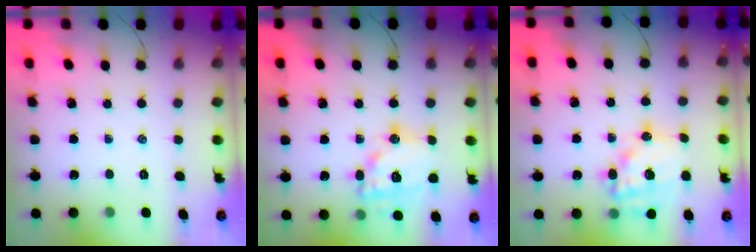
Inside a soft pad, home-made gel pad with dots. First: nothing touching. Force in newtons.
{"total": 15.6, "press": 15.5, "slide": 1.5}
{"total": 14.7, "press": 14.3, "slide": 3.3}